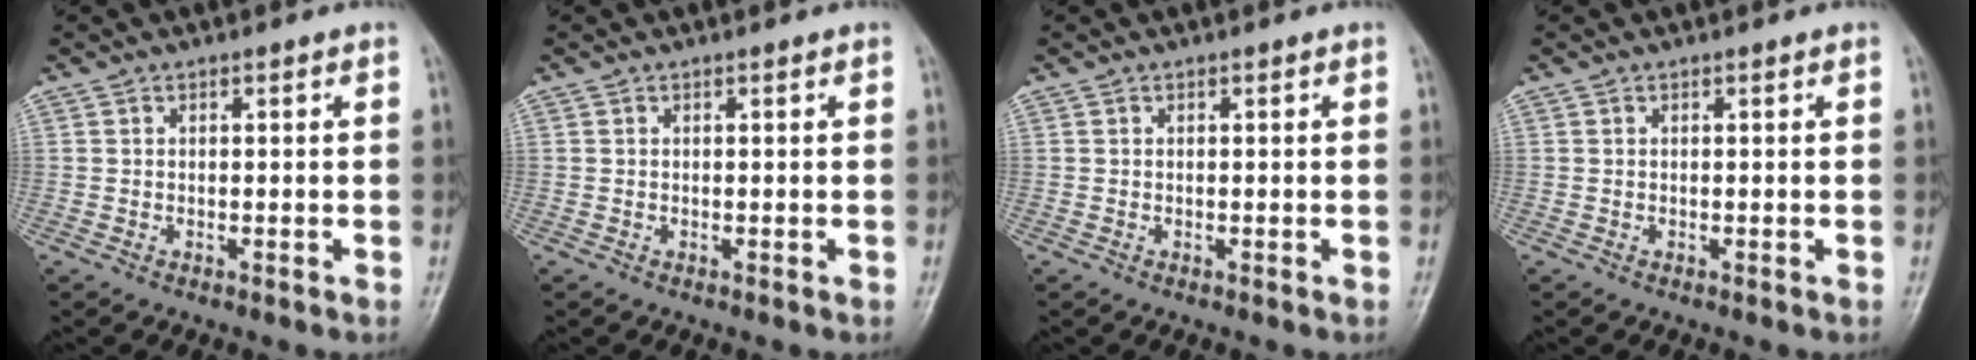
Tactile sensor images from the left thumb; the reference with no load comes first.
{"total": 0.0}
{"total": 0.0}
{"total": 0.0}